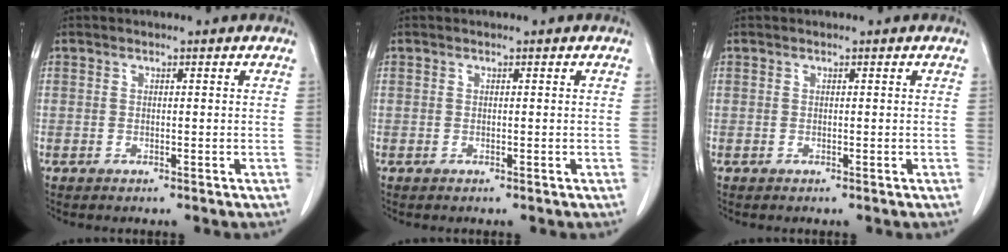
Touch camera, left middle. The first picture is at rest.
{"total": 0.0}
{"total": 0.0}